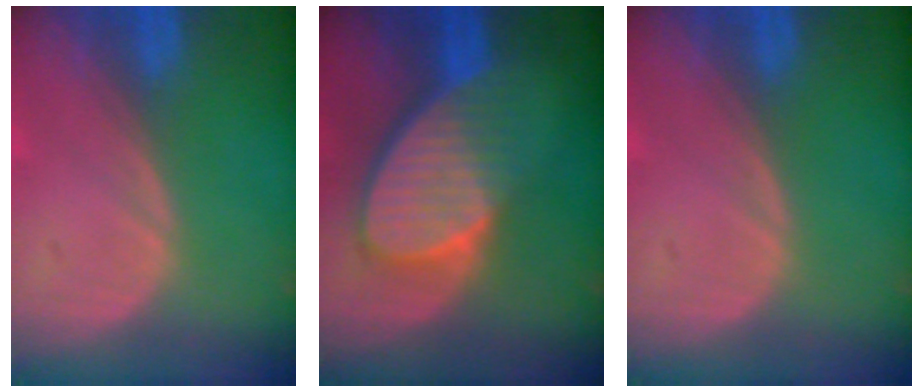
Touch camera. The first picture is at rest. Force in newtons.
{"total": 9.2, "press": 8.2, "slide": 4.1}
{"total": 0.0}